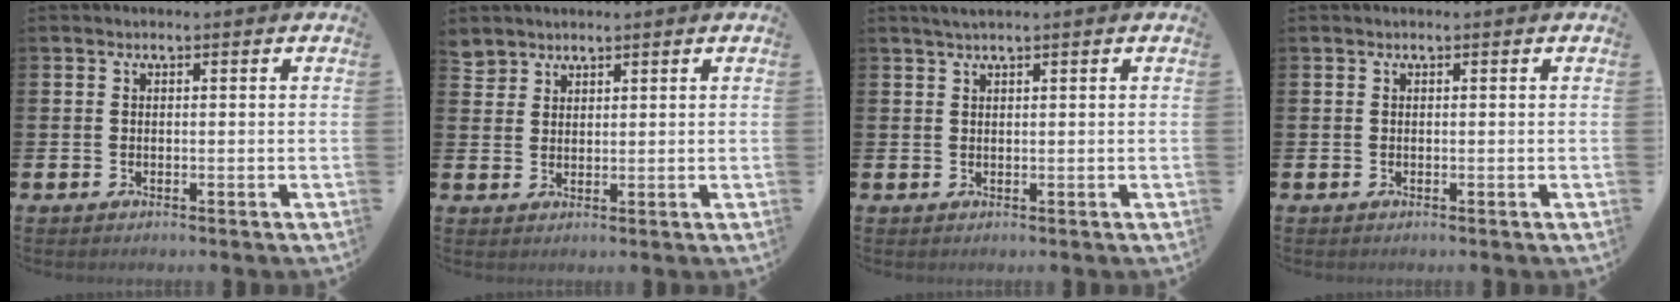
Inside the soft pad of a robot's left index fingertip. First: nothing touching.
{"total": 2.9, "force": [2.7, 1.0, -0.2], "torque": [0.005, -0.011, 0.052]}
{"total": 1.3, "force": [1.0, 0.0, 0.7], "torque": [-0.022, 0.005, 0.020]}
{"total": 0.0}